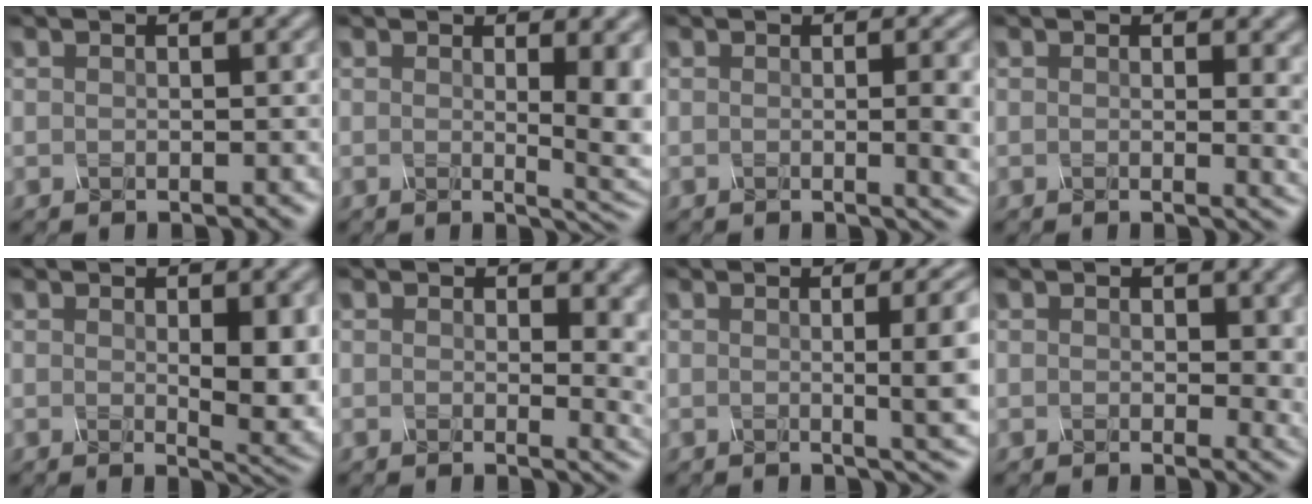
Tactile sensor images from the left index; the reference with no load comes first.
{"total": 5.9, "force": [0.6, 2.0, 5.5], "torque": [-0.045, -0.005, 0.011]}
{"total": 5.0, "force": [-0.1, 1.8, 4.6], "torque": [-0.037, -0.001, 0.000]}
{"total": 3.1, "force": [0.5, 1.2, 2.8], "torque": [-0.024, -0.006, 0.007]}
{"total": 5.5, "force": [0.3, 1.7, 5.2], "torque": [-0.067, -0.009, 0.009]}
{"total": 5.2, "force": [0.8, 2.8, 4.4], "torque": [-0.033, -0.009, 0.012]}
{"total": 8.7, "force": [0.2, 3.0, 8.1], "torque": [-0.060, 0.009, -0.002]}
{"total": 3.4, "force": [0.7, 2.0, 2.7], "torque": [-0.024, -0.005, 0.005]}